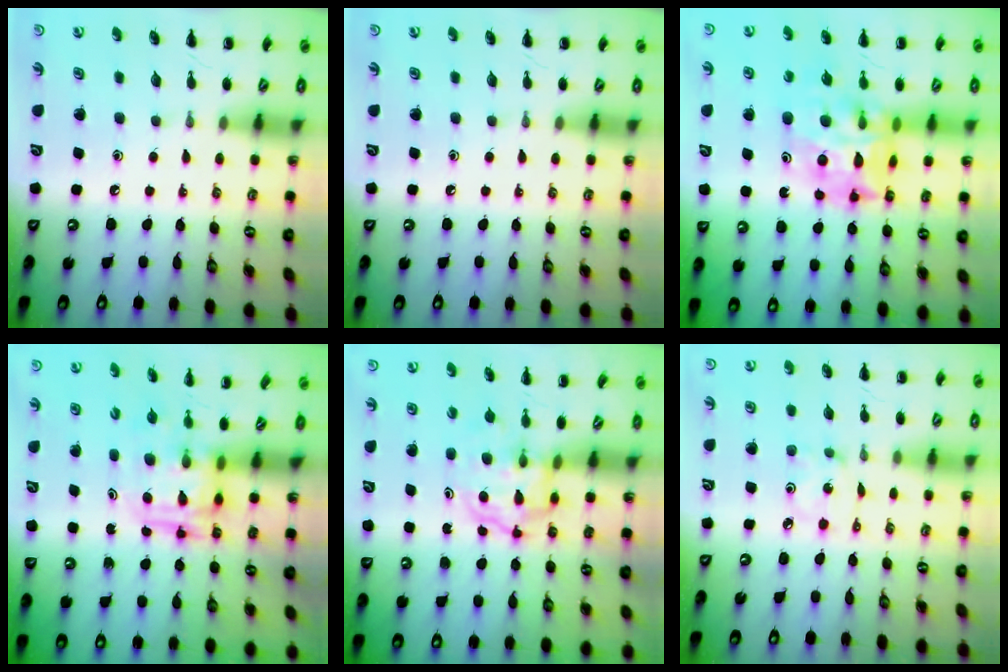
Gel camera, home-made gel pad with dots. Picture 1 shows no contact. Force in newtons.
{"total": 0.0}
{"total": 11.9, "press": 11.3, "slide": 3.5}
{"total": 3.9, "press": 3.9, "slide": 0.7}
{"total": 3.6, "press": 3.6, "slide": 0.4}
{"total": 2.5, "press": 2.5, "slide": 0.5}